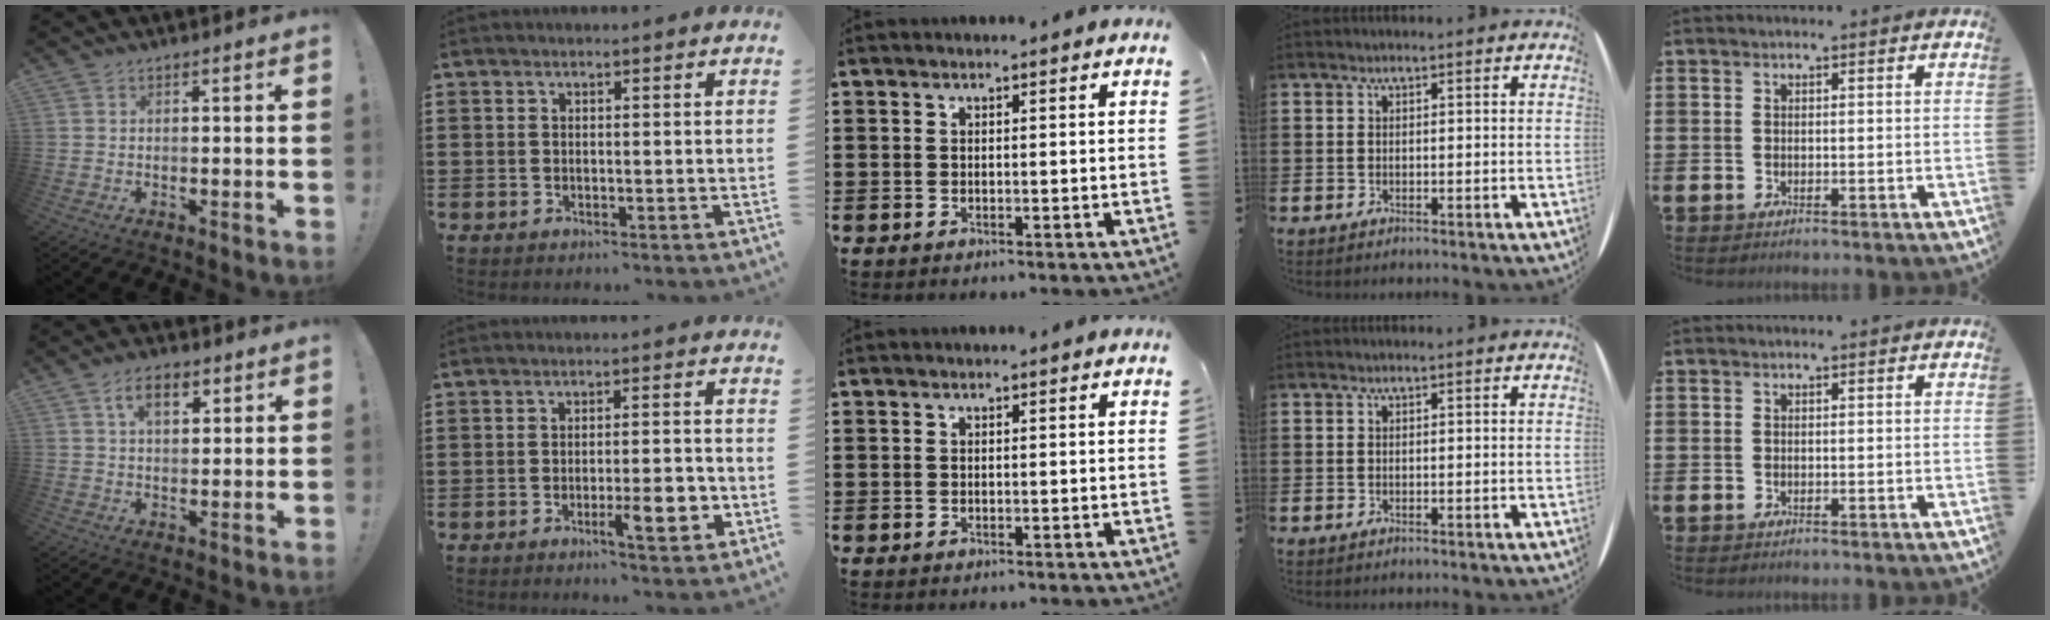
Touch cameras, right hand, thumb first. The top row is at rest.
{"thumb": {"total": 7.2, "force": [3.1, 3.9, 5.2], "torque": [-0.079, 0.002, 0.053]}, "index": {"total": 6.7, "force": [-2.5, 1.6, 6.0], "torque": [-0.083, -0.006, -0.036]}}